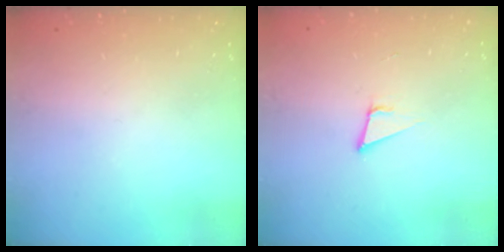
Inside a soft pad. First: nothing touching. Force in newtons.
{"total": 4.0, "press": 3.4, "slide": 2.0}